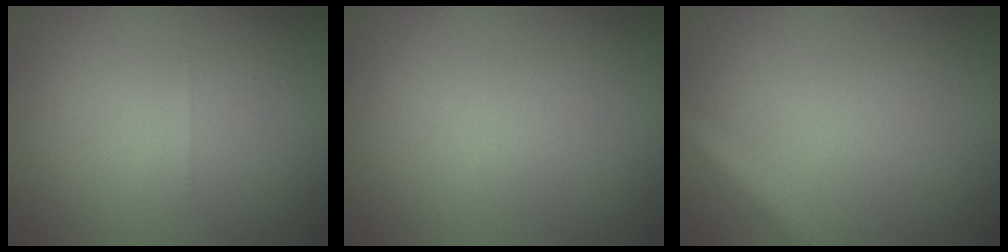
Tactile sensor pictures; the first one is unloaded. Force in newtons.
{"total": 0.0}
{"total": 3.9, "press": 3.9, "slide": 0.2}